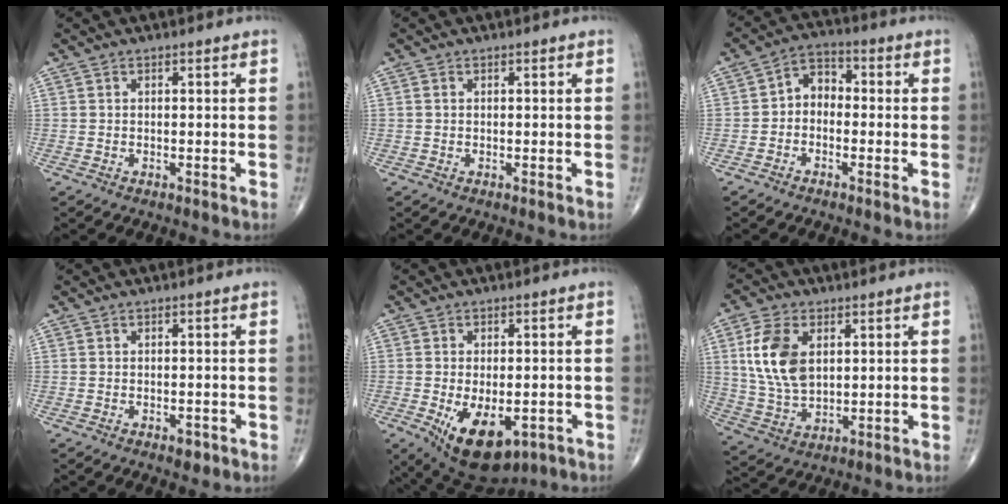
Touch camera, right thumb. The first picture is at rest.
{"total": 0.6, "force": [0.1, 0.5, 0.3], "torque": [-0.004, 0.000, 0.001]}
{"total": 5.4, "force": [-0.9, 4.1, 3.4], "torque": [-0.034, 0.027, -0.034]}
{"total": 1.8, "force": [-0.9, 1.0, 1.2], "torque": [-0.009, 0.000, -0.010]}
{"total": 12.7, "force": [-4.7, 6.8, 9.6], "torque": [-0.144, -0.005, -0.055]}
{"total": 12.0, "force": [3.1, 7.3, 9.0], "torque": [-0.171, -0.009, 0.065]}